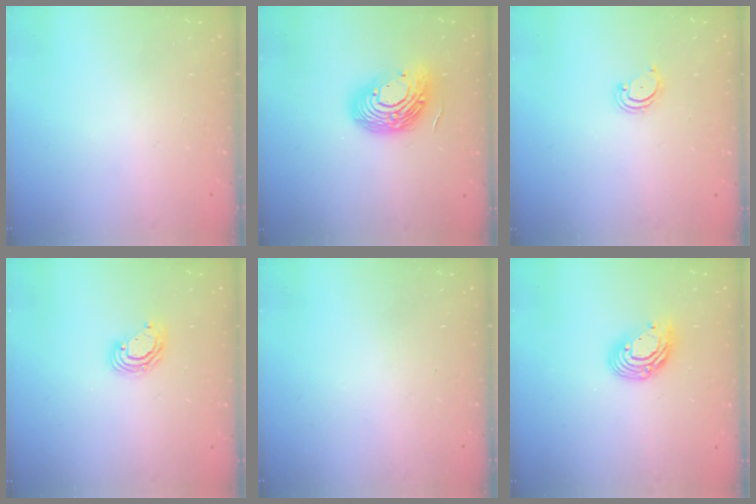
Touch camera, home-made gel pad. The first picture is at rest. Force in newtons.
{"total": 15.3, "press": 15.2, "slide": 1.1}
{"total": 2.9, "press": 2.9, "slide": 0.3}
{"total": 6.3, "press": 6.3, "slide": 0.6}
{"total": 0.0}
{"total": 10.3, "press": 10.3, "slide": 1.1}